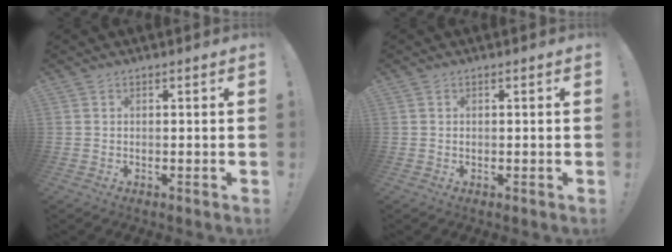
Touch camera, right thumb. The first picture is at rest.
{"total": 0.0}